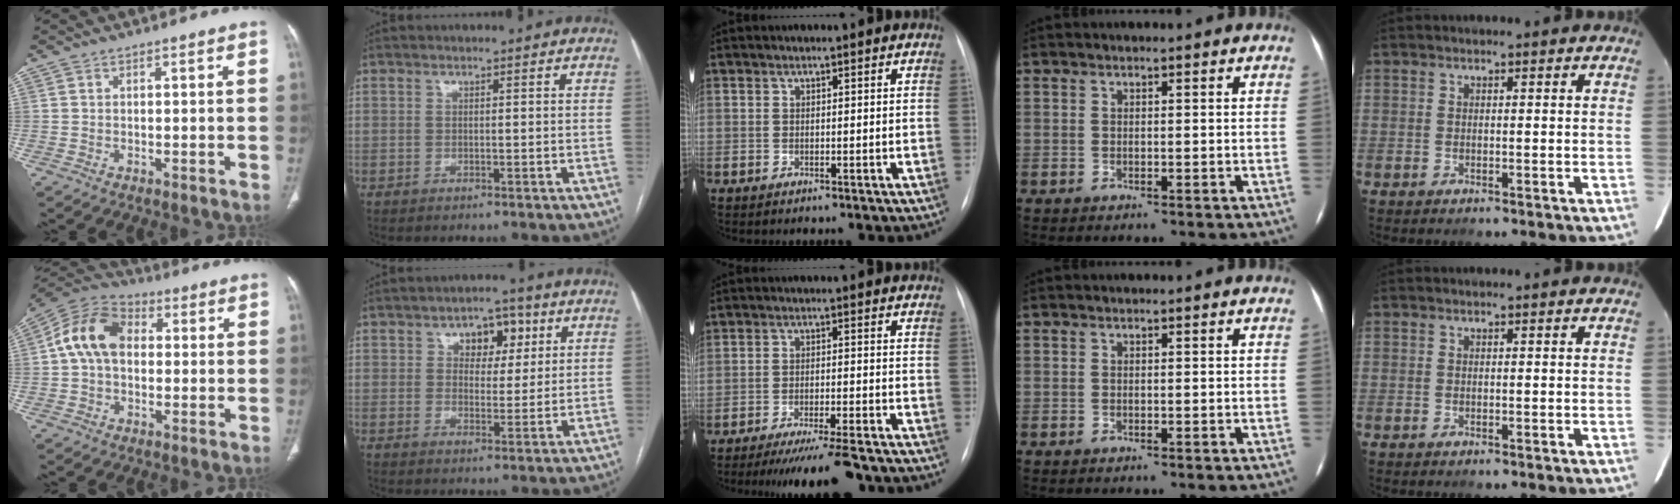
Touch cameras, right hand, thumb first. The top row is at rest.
{"thumb": {"total": 11.9, "force": [1.1, 8.5, 8.2], "torque": [-0.143, 0.030, 0.007]}, "index": {"total": 6.3, "force": [2.7, 4.0, 4.0], "torque": [-0.047, 0.016, 0.039]}, "middle": {"total": 10.0, "force": [-8.7, 0.1, 5.1], "torque": [-0.067, -0.024, -0.132]}}